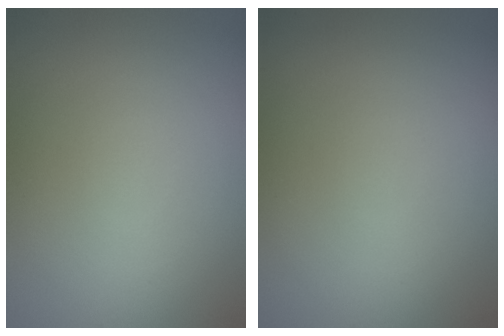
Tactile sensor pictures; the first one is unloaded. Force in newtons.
{"total": 0.0}